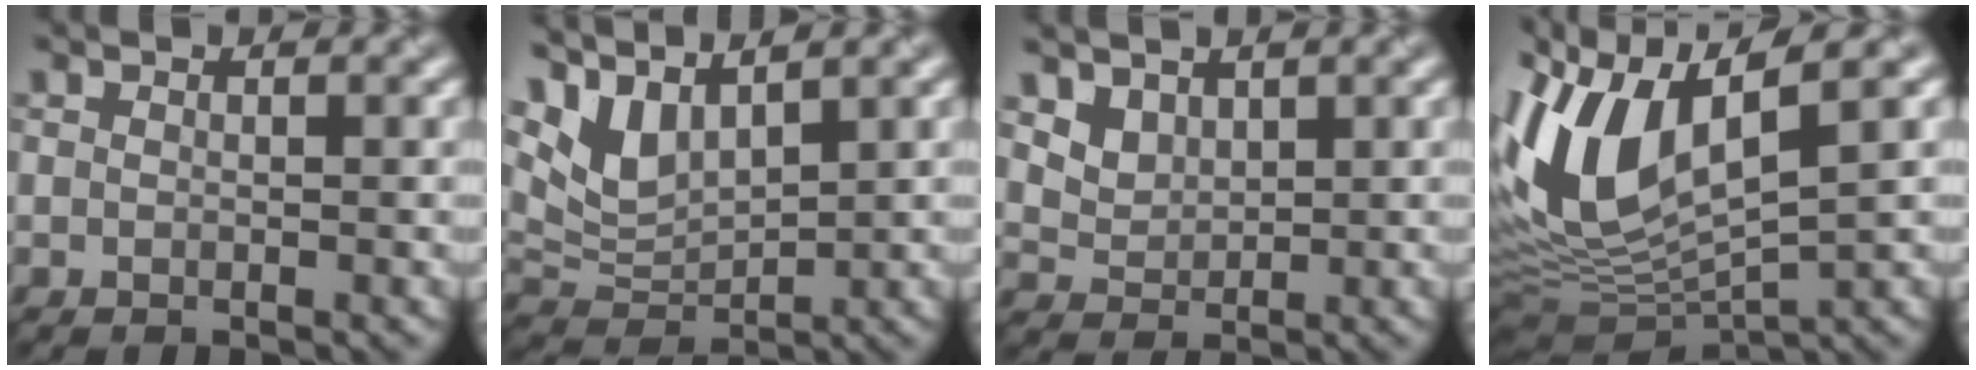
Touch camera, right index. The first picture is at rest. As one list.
[{"total": 4.4, "force": [3.6, 1.6, 2.1], "torque": [-0.057, 0.000, 0.075]}, {"total": 2.6, "force": [2.2, 1.4, 0.3], "torque": [-0.019, -0.005, 0.061]}, {"total": 9.5, "force": [3.0, 4.0, 8.1], "torque": [-0.180, 0.008, 0.057]}]